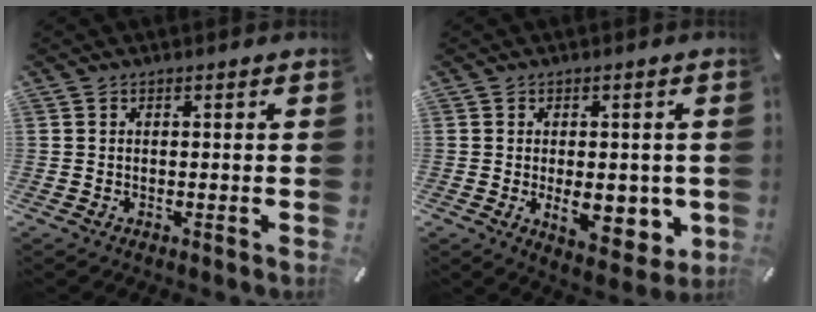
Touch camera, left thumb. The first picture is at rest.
{"total": 10.9, "force": [-1.4, 5.3, 9.4], "torque": [-0.122, -0.012, -0.018]}